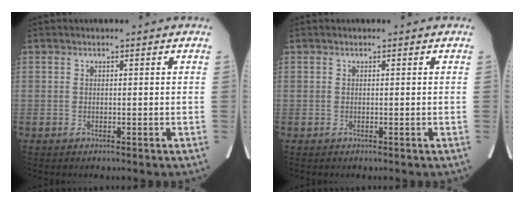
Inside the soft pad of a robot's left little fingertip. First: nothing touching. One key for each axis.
{"total": 0.0}